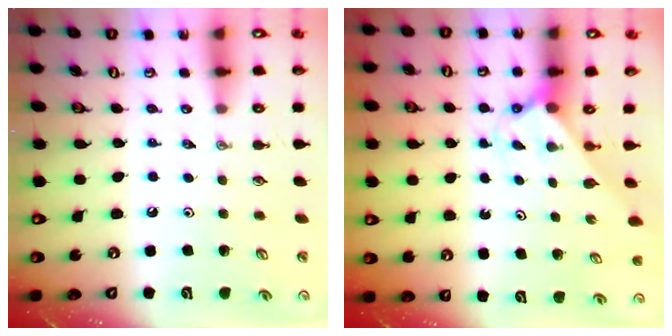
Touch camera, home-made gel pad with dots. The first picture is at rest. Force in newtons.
{"total": 2.2, "press": 2.2, "slide": 0.2}